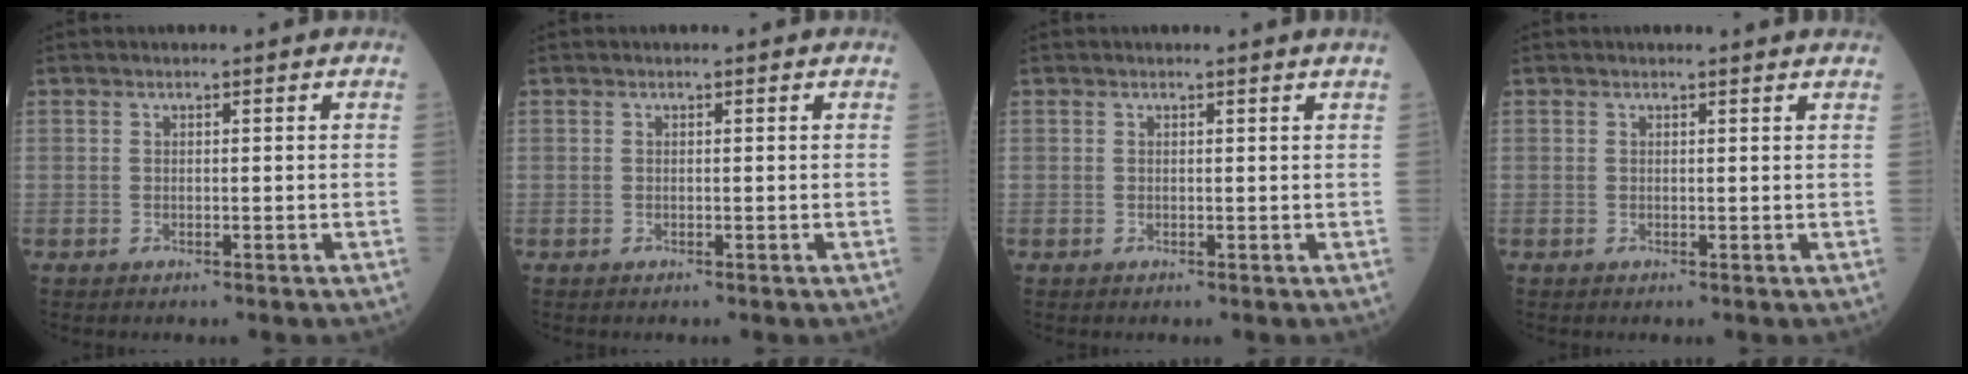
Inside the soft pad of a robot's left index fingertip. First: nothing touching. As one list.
[{"total": 0.0}, {"total": 1.1, "force": [1.0, -0.4, 0.3], "torque": [-0.011, -0.005, 0.015]}, {"total": 3.1, "force": [3.0, -0.1, 0.8], "torque": [-0.012, 0.004, 0.025]}]